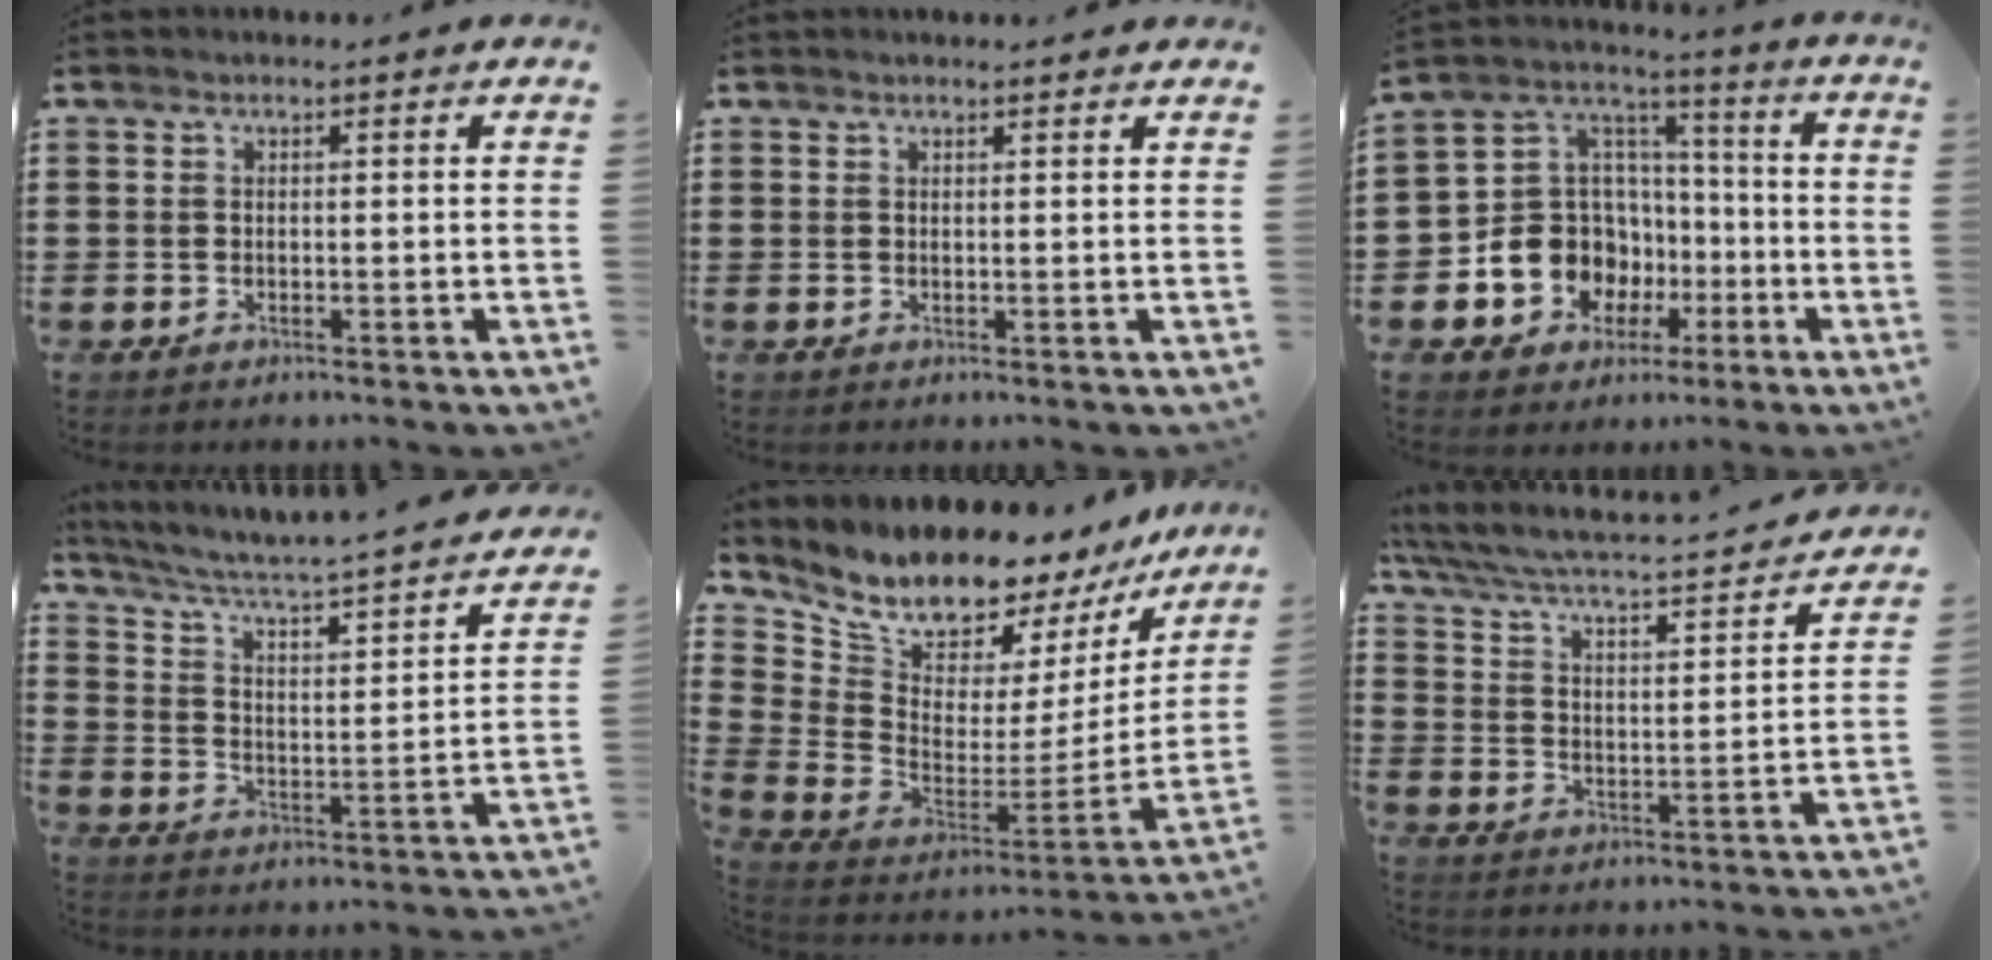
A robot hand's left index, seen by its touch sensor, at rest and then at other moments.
{"total": 0.6, "force": [0.6, 0.0, 0.1], "torque": [-0.004, 0.000, 0.011]}
{"total": 11.6, "force": [-4.5, 10.0, 3.7], "torque": [-0.119, 0.010, -0.076]}
{"total": 3.2, "force": [2.6, 0.2, 1.8], "torque": [-0.054, -0.035, 0.029]}
{"total": 10.3, "force": [9.8, 2.4, 2.1], "torque": [-0.086, -0.093, 0.168]}
{"total": 3.9, "force": [3.4, 0.3, 1.9], "torque": [-0.056, -0.035, 0.047]}